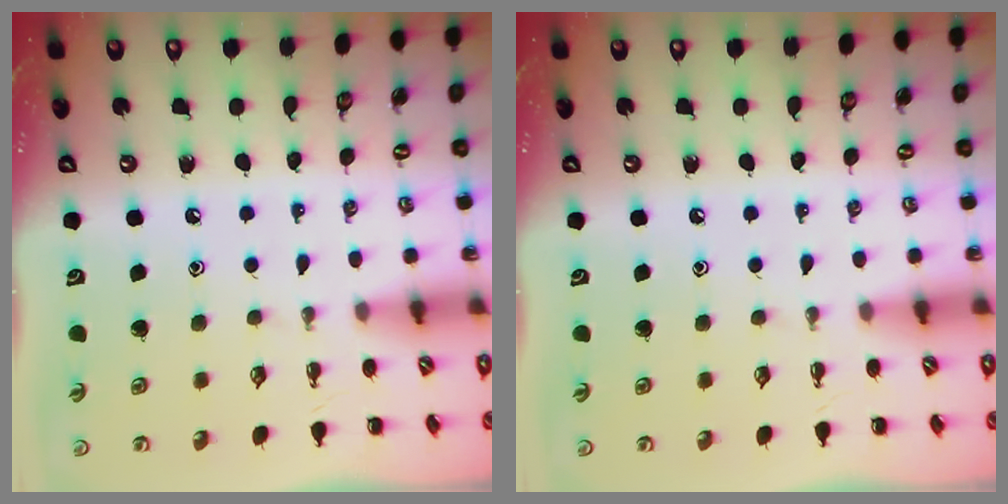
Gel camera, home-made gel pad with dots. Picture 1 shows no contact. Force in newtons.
{"total": 0.0}